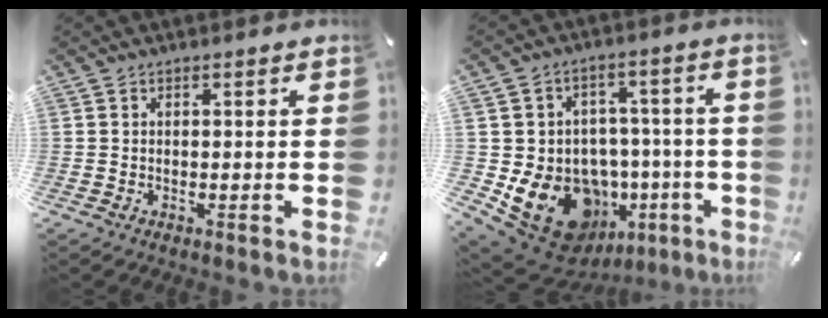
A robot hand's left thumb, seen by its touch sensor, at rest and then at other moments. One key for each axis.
{"total": 17.7, "fx": -6.3, "fy": 13.5, "fz": 9.6, "tx": -0.144, "ty": 0.024, "tz": -0.082}